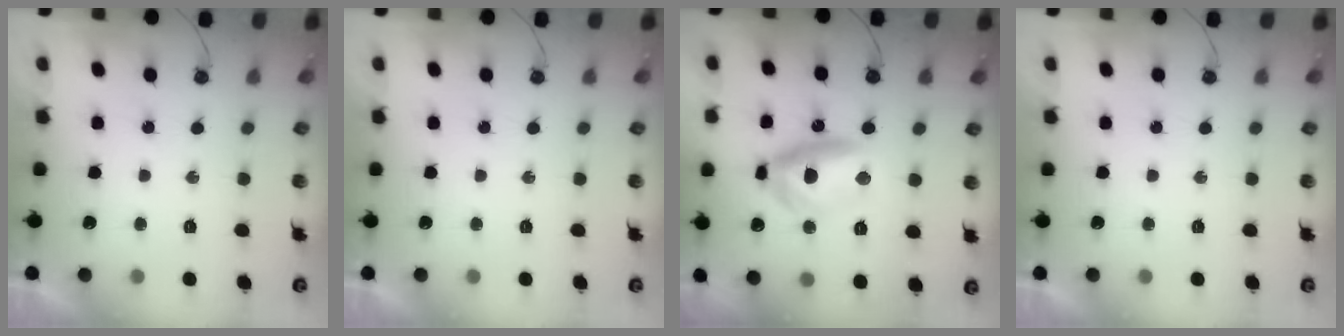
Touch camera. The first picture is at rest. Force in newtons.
{"total": 0.0}
{"total": 12.1, "press": 12.1, "slide": 1.2}
{"total": 0.0}